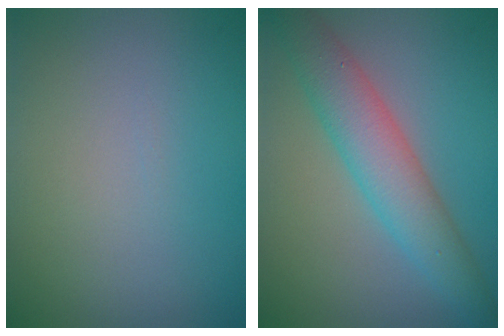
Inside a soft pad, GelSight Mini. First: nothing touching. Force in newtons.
{"total": 5.2, "press": 5.2, "slide": 0.0}